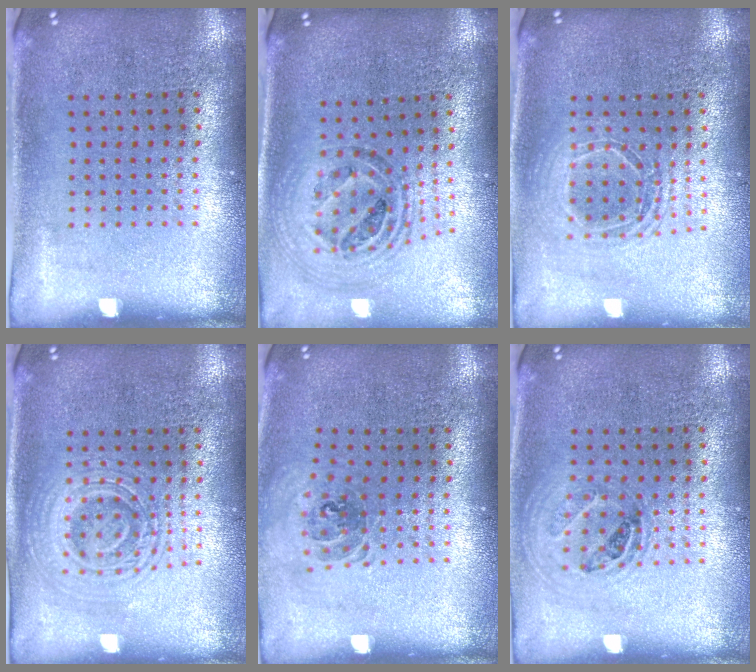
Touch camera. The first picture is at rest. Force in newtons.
{"total": 1.3, "press": 1.2, "slide": 0.6}
{"total": 1.7, "press": 1.5, "slide": 0.9}
{"total": 2.8, "press": 2.8, "slide": 0.4}
{"total": 0.9, "press": 0.8, "slide": 0.3}
{"total": 1.1, "press": 1.0, "slide": 0.4}